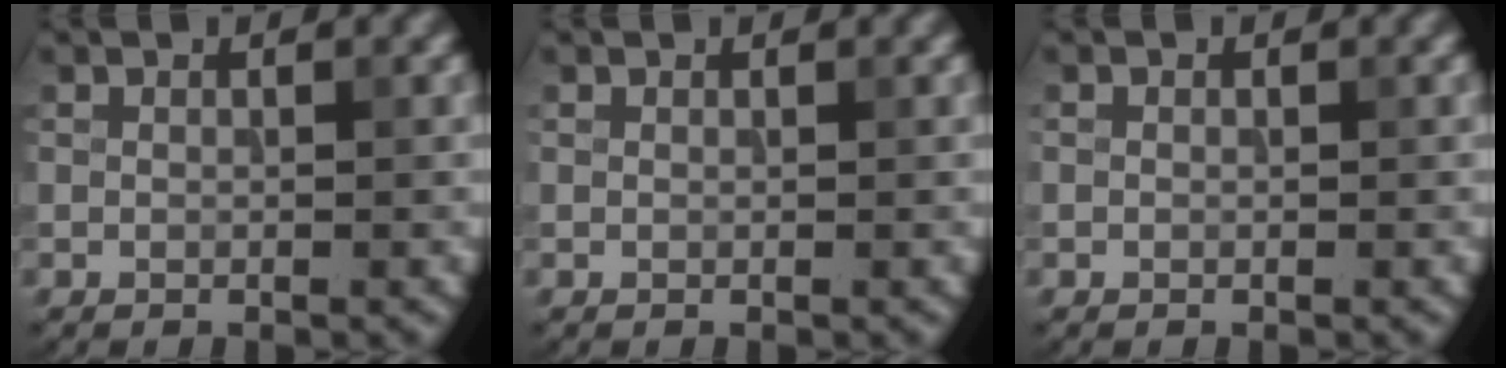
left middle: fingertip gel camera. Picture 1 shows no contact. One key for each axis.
{"total": 0.0}
{"total": 0.0}